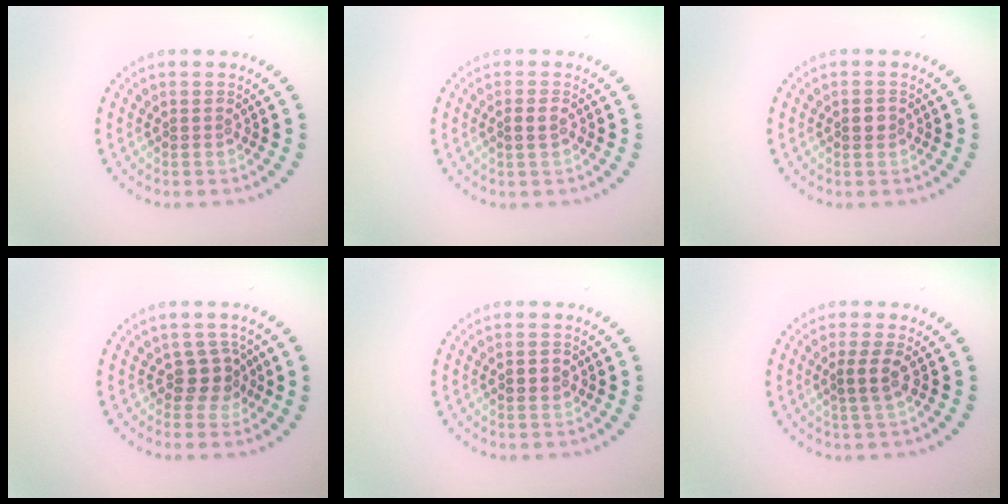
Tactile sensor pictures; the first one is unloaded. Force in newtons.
{"total": 1.2, "press": 1.1, "slide": 0.3}
{"total": 0.9, "press": 0.8, "slide": 0.3}
{"total": 2.3, "press": 1.9, "slide": 1.3}
{"total": 1.1, "press": 1.1, "slide": 0.1}
{"total": 1.8, "press": 1.5, "slide": 1.0}